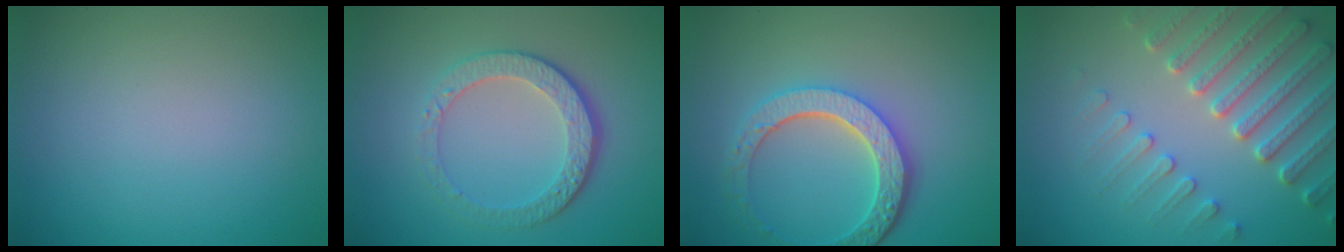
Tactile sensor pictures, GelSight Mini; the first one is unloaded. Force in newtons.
{"total": 4.6, "press": 3.4, "slide": 3.2}
{"total": 5.4, "press": 4.3, "slide": 3.4}
{"total": 5.4, "press": 4.8, "slide": 2.5}